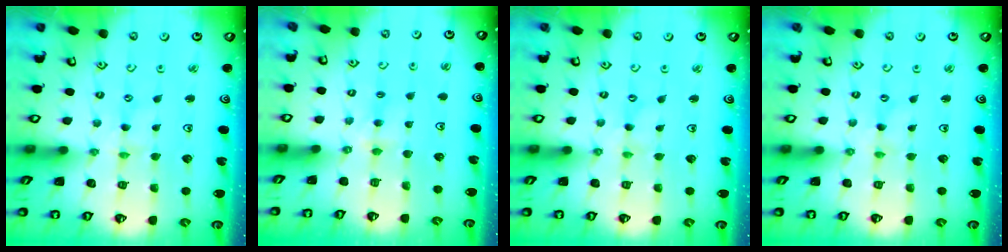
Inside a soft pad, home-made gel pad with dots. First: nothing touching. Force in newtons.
{"total": 3.8, "press": 3.7, "slide": 0.4}
{"total": 0.0}
{"total": 0.0}